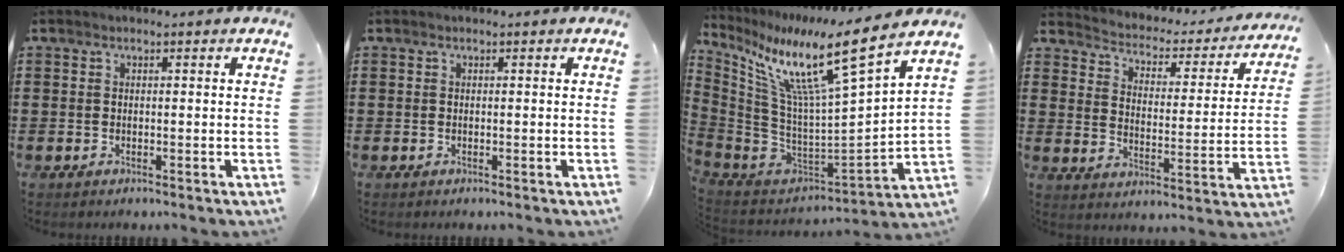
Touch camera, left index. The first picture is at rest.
{"total": 0.0}
{"total": 13.3, "force": [8.8, 0.1, 9.9], "torque": [-0.203, -0.072, 0.133]}
{"total": 2.3, "force": [2.0, 1.0, 0.4], "torque": [-0.026, -0.024, 0.023]}